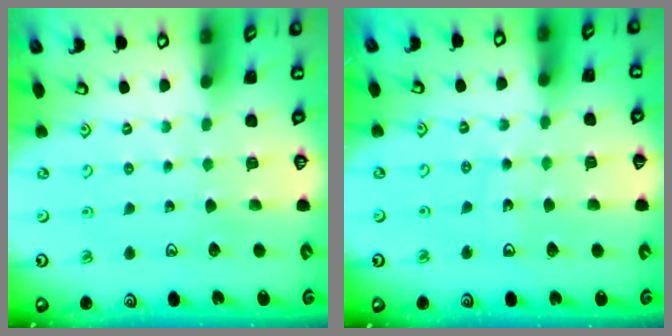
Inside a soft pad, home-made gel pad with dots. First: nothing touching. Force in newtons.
{"total": 4.3, "press": 3.7, "slide": 2.0}